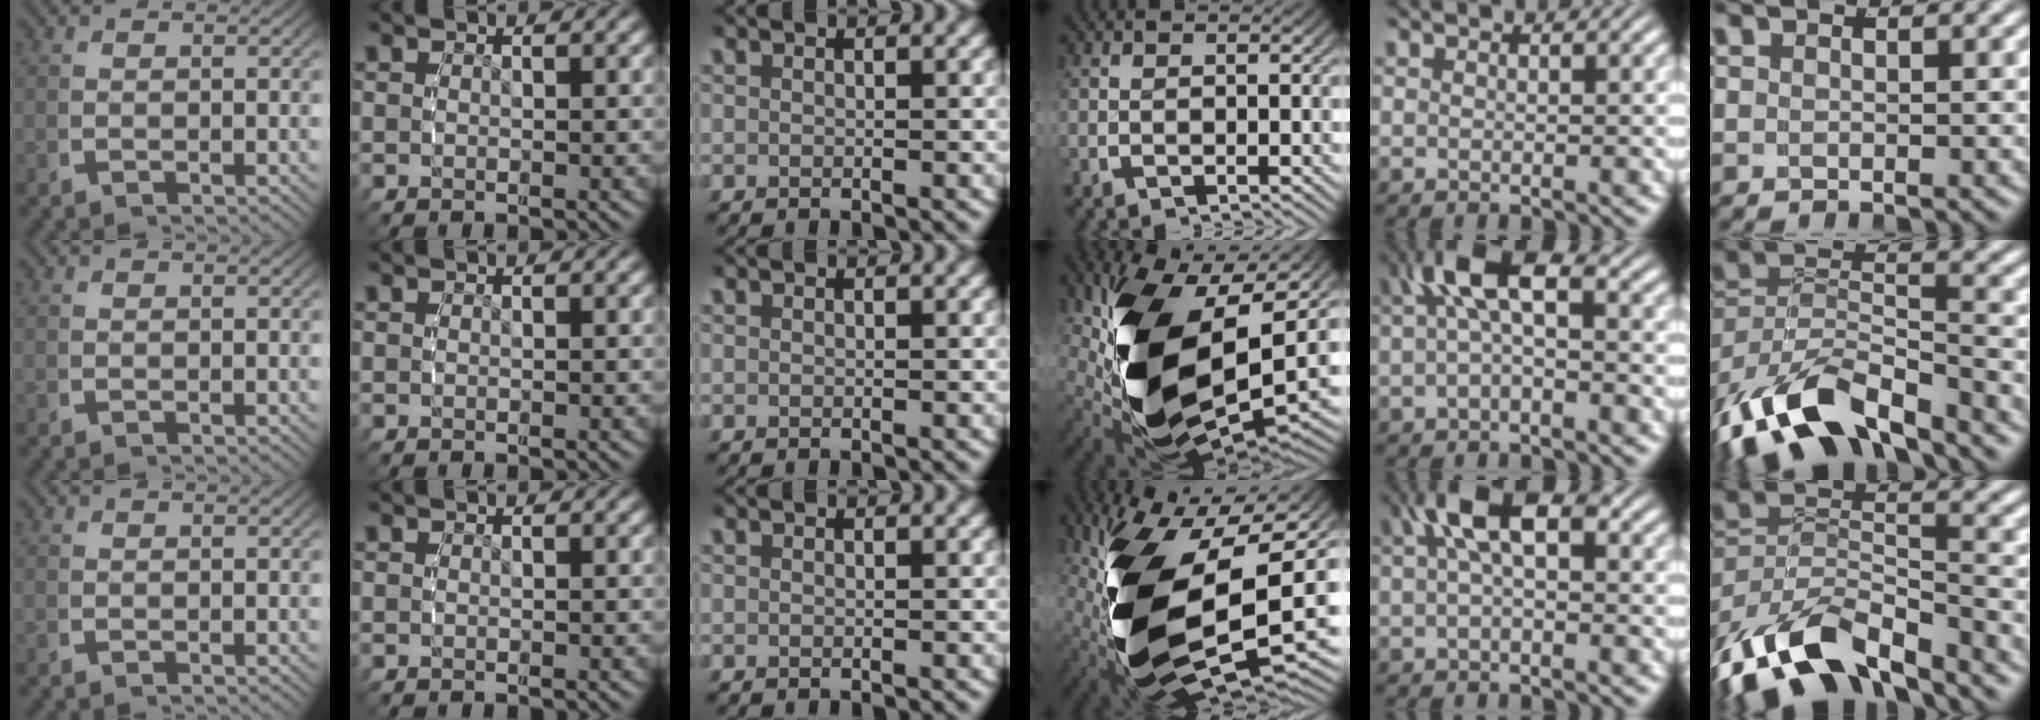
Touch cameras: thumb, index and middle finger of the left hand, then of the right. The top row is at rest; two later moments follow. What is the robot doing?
{"motion": "grasp_and_lifting", "object": "bottle cap"}